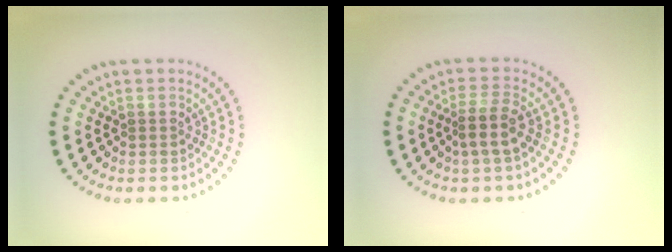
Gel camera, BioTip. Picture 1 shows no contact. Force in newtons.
{"total": 2.5, "press": 2.0, "slide": 1.4}